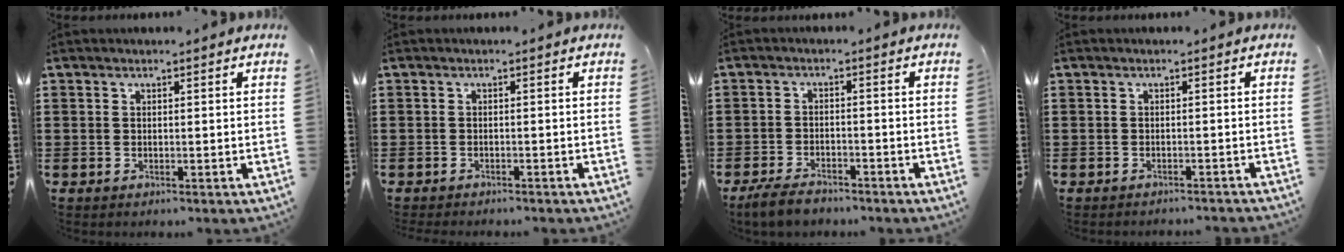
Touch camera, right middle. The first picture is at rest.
{"total": 0.8, "force": [-0.8, 0.0, 0.0], "torque": [-0.002, 0.000, -0.017]}
{"total": 3.4, "force": [-2.9, 1.0, 1.4], "torque": [-0.037, 0.002, -0.061]}
{"total": 1.0, "force": [-0.9, -0.1, 0.1], "torque": [-0.004, 0.000, -0.019]}